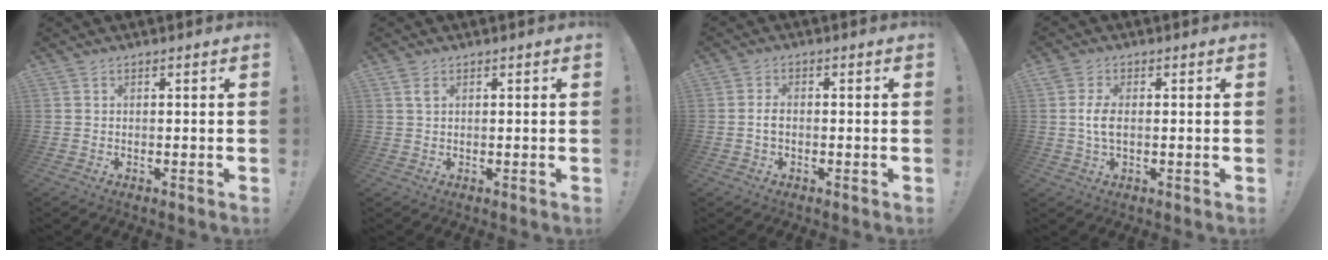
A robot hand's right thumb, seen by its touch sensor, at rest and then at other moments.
{"total": 1.9, "force": [1.0, 0.8, 1.4], "torque": [-0.030, 0.002, 0.017]}
{"total": 2.2, "force": [-0.4, 1.3, 1.8], "torque": [-0.030, 0.007, -0.008]}
{"total": 4.9, "force": [0.2, 2.6, 4.1], "torque": [-0.078, -0.001, -0.002]}